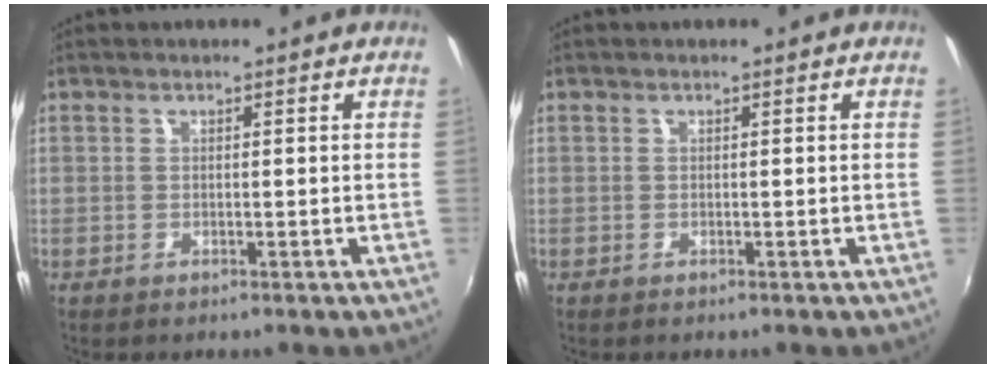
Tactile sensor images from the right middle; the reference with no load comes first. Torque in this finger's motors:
{"motor_torque": [0.00, -0.01, 0.00, 0.00]}